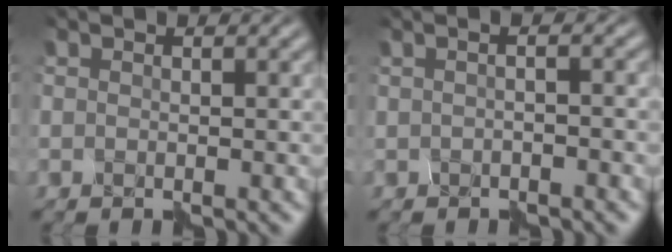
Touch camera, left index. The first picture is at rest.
{"total": 0.8, "force": [-0.3, 0.1, 0.7], "torque": [-0.013, -0.003, -0.009]}